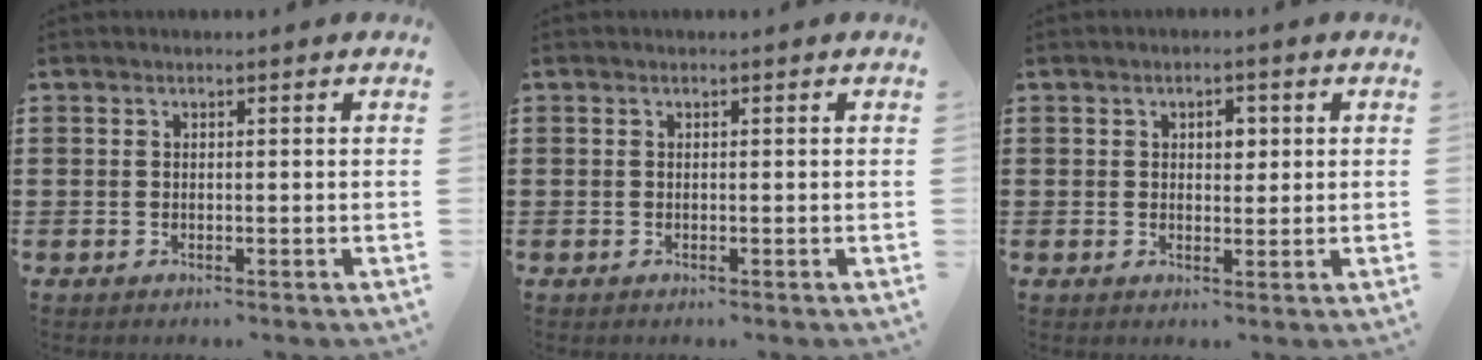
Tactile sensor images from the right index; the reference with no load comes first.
{"total": 0.0}
{"total": 2.4, "force": [0.7, 1.6, 1.6], "torque": [-0.020, 0.004, 0.007]}